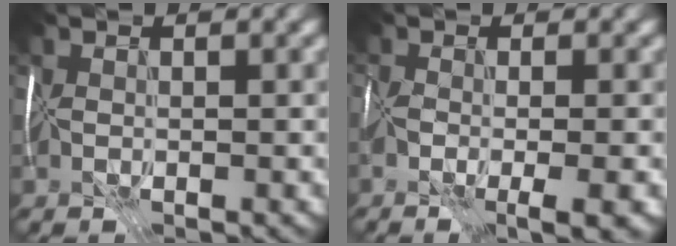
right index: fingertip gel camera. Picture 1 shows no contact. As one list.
[{"total": 5.1, "force": [-2.0, 1.6, 4.4], "torque": [-0.063, -0.013, -0.028]}]